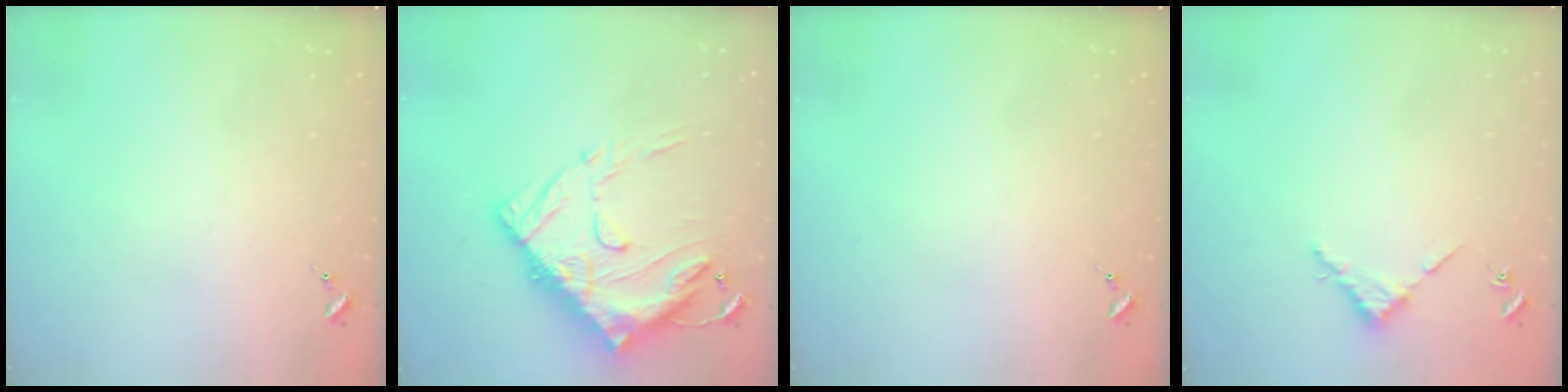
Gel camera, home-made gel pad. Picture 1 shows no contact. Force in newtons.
{"total": 21.5, "press": 21.4, "slide": 2.1}
{"total": 0.0}
{"total": 3.1, "press": 3.1, "slide": 0.3}